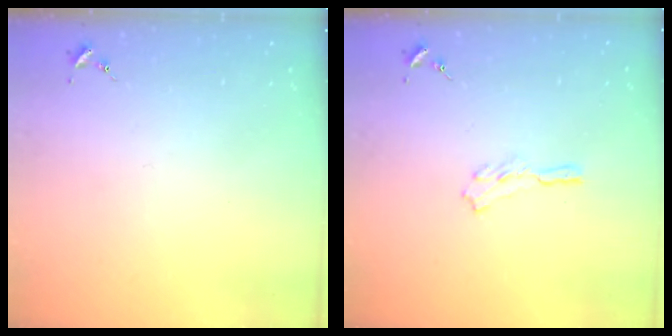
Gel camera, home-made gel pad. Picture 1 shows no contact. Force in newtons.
{"total": 3.8, "press": 3.8, "slide": 0.3}